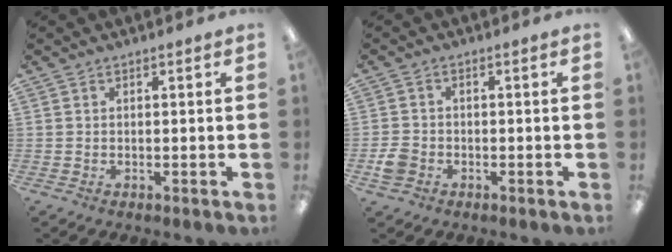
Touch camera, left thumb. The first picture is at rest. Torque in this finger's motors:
{"motor_torque": [-0.14, 0.13, -0.06, 0.06, 0.01]}